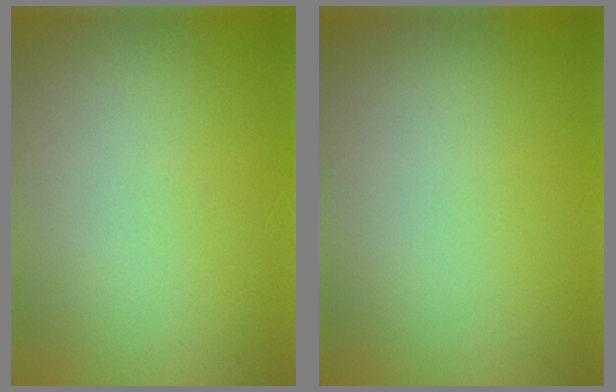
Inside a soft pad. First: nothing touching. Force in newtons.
{"total": 0.0}